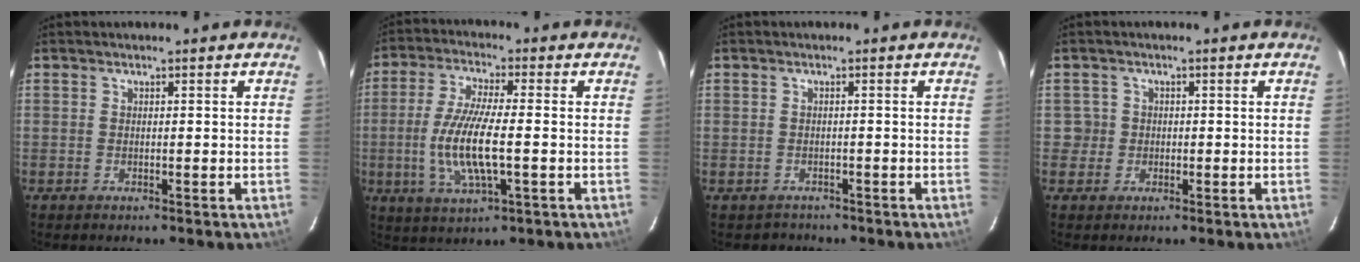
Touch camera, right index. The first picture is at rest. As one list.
[{"total": 12.0, "force": [-2.0, 2.8, 11.5], "torque": [-0.235, -0.008, -0.038]}, {"total": 2.6, "force": [-1.7, 2.0, 0.0], "torque": [-0.003, 0.010, -0.022]}, {"total": 2.7, "force": [-0.5, 2.7, 0.3], "torque": [0.004, 0.015, -0.005]}]